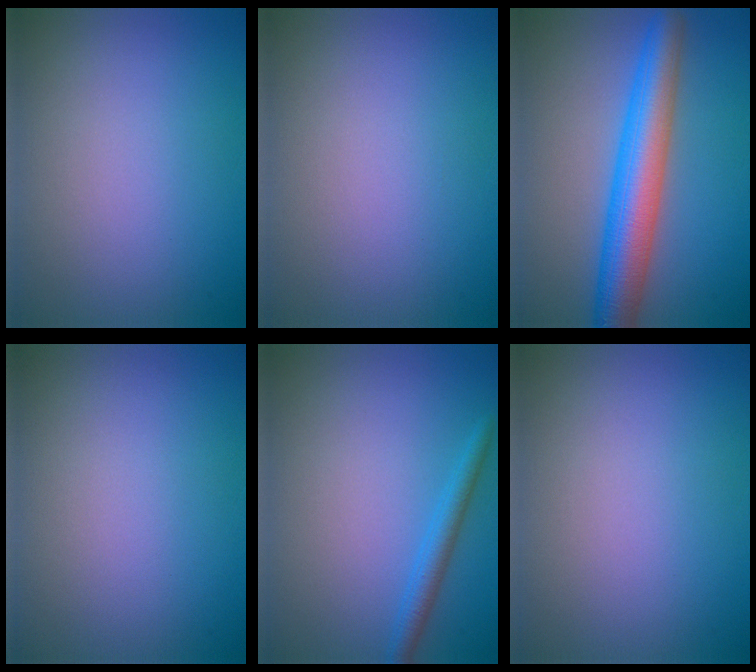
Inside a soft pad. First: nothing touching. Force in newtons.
{"total": 0.0}
{"total": 7.3, "press": 7.3, "slide": 0.2}
{"total": 0.0}
{"total": 2.1, "press": 2.0, "slide": 0.2}
{"total": 0.0}